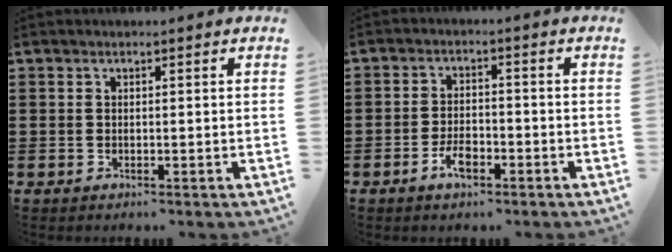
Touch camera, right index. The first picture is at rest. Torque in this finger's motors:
{"motor_torque": [-0.34, 0.52, 0.07, 0.02]}